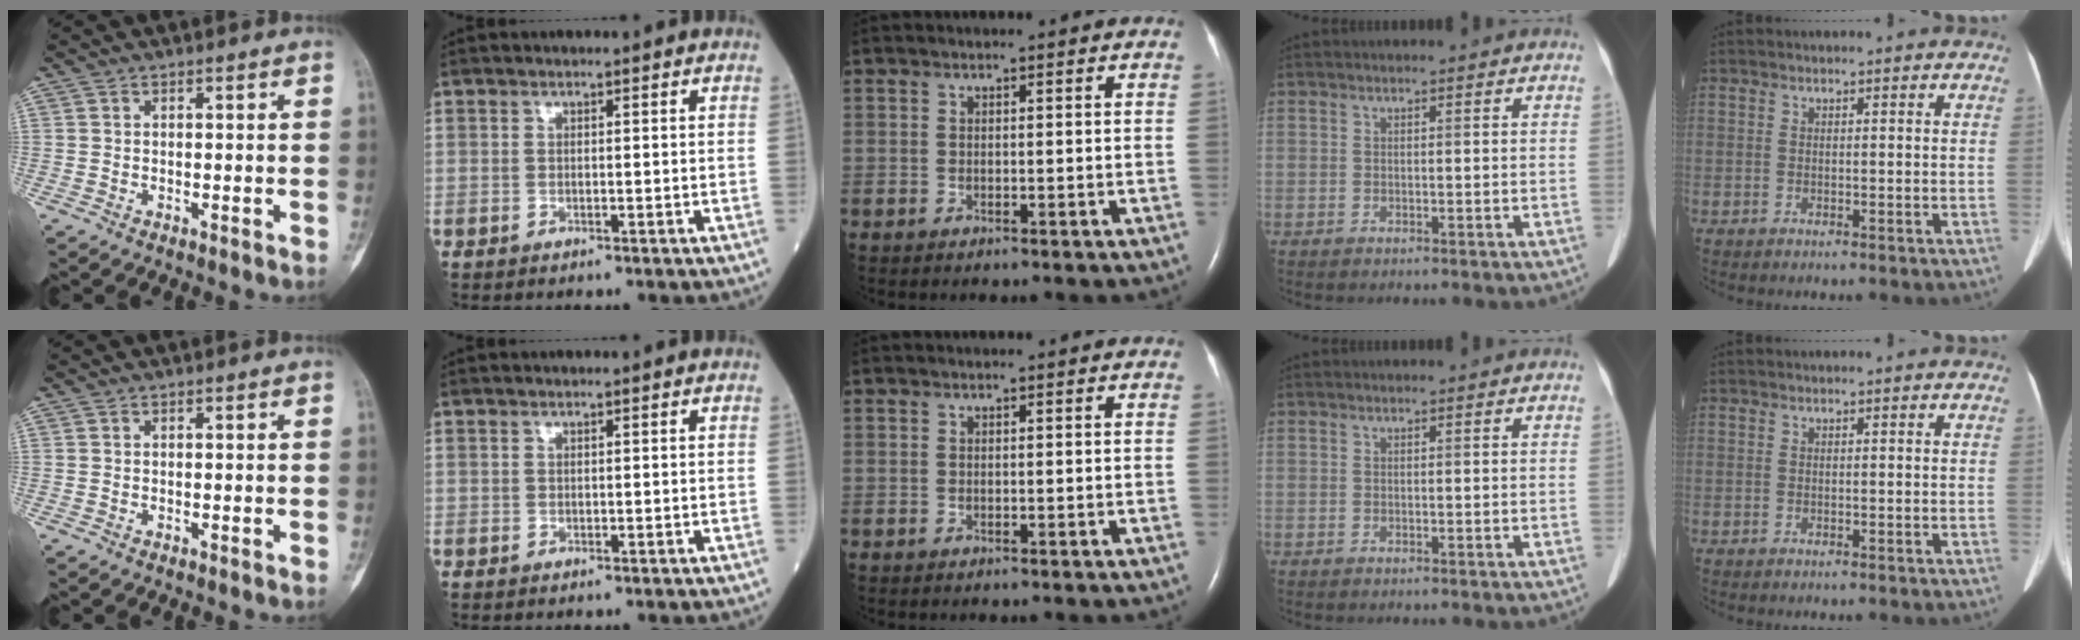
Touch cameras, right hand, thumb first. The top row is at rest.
{}